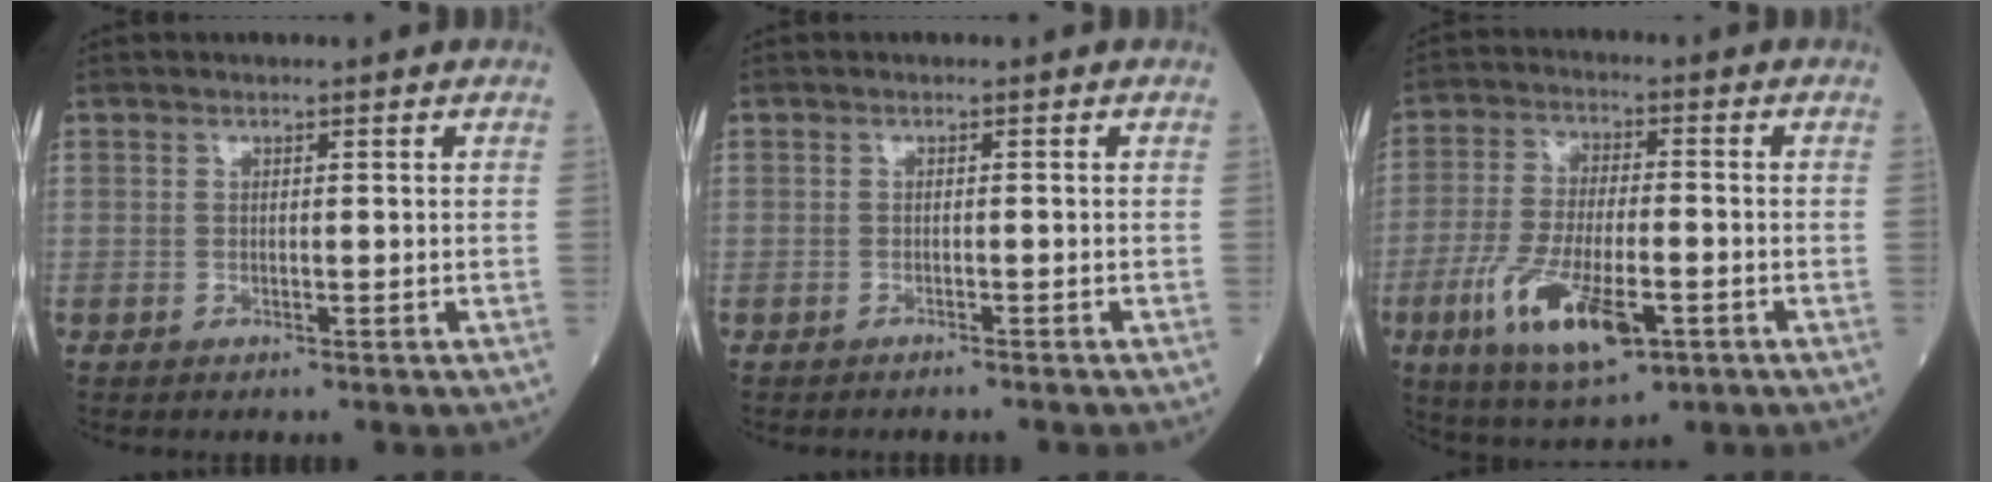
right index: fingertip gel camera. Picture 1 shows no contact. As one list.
[{"total": 1.8, "force": [-1.7, -0.2, 0.6], "torque": [-0.009, 0.002, -0.020]}, {"total": 12.9, "force": [-5.2, 3.8, 11.2], "torque": [-0.222, -0.020, -0.087]}]